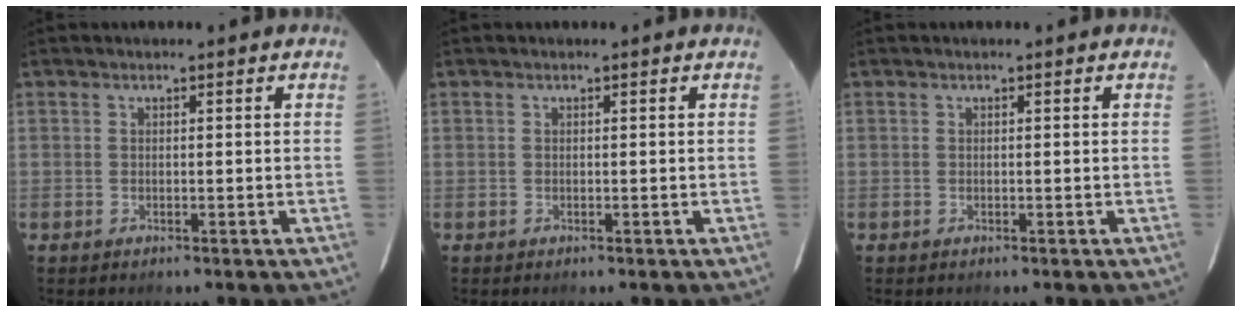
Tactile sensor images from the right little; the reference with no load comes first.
{"total": 0.0}
{"total": 0.0}